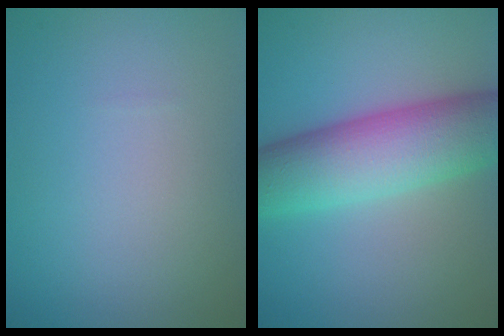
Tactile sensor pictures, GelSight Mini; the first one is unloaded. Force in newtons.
{"total": 9.1, "press": 9.1, "slide": 0.2}